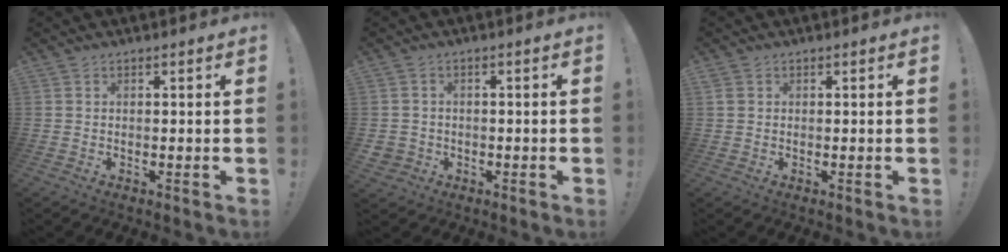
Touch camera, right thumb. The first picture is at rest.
{"total": 2.7, "force": [-0.4, 2.5, 0.8], "torque": [-0.008, 0.000, -0.006]}
{"total": 1.1, "force": [0.5, 0.9, 0.5], "torque": [-0.011, 0.003, 0.009]}